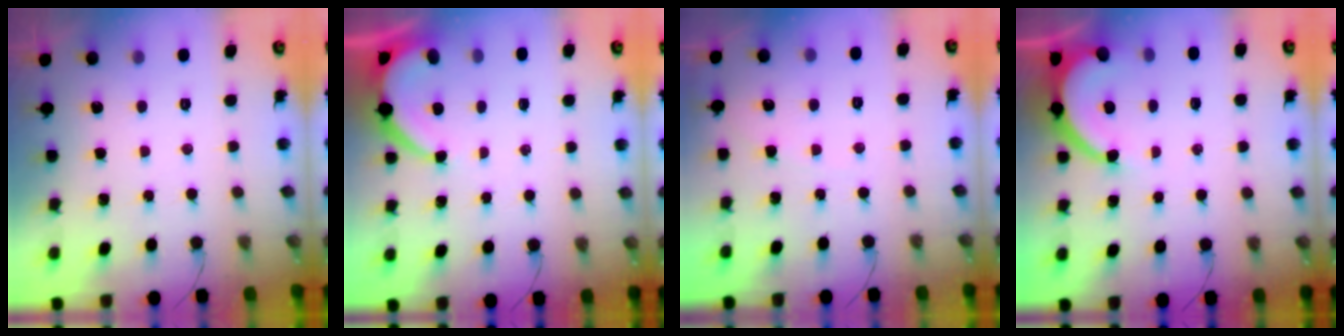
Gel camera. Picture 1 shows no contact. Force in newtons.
{"total": 5.0, "press": 4.9, "slide": 0.5}
{"total": 3.4, "press": 3.4, "slide": 0.4}
{"total": 7.5, "press": 7.4, "slide": 1.1}